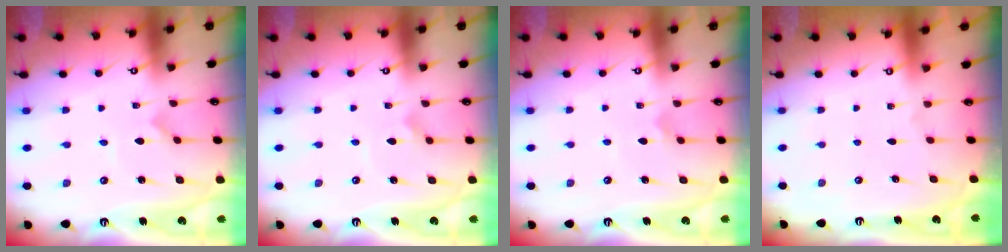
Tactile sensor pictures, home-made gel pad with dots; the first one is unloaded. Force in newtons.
{"total": 1.5, "press": 1.5, "slide": 0.0}
{"total": 3.9, "press": 3.8, "slide": 0.4}
{"total": 0.0}